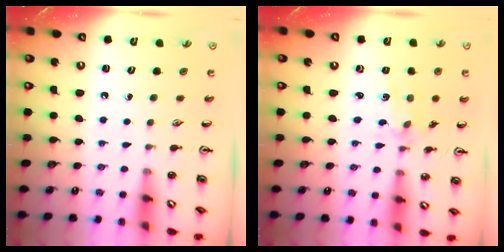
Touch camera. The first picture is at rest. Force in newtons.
{"total": 1.1, "press": 1.0, "slide": 0.3}